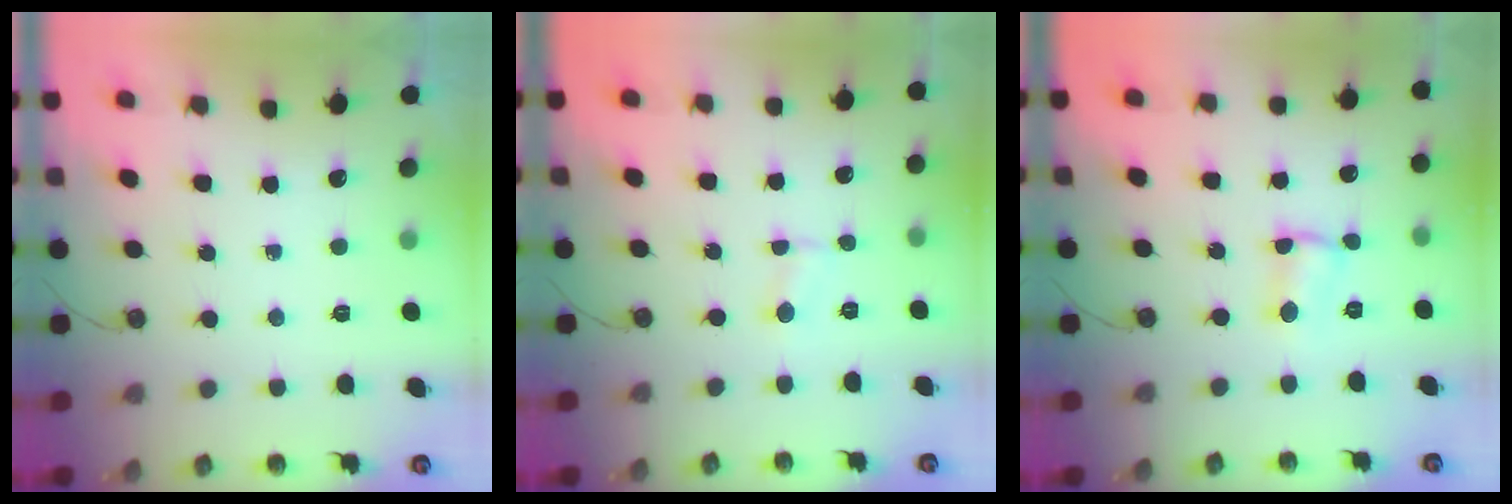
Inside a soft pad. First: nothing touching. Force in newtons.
{"total": 1.1, "press": 1.0, "slide": 0.3}
{"total": 2.6, "press": 2.6, "slide": 0.5}